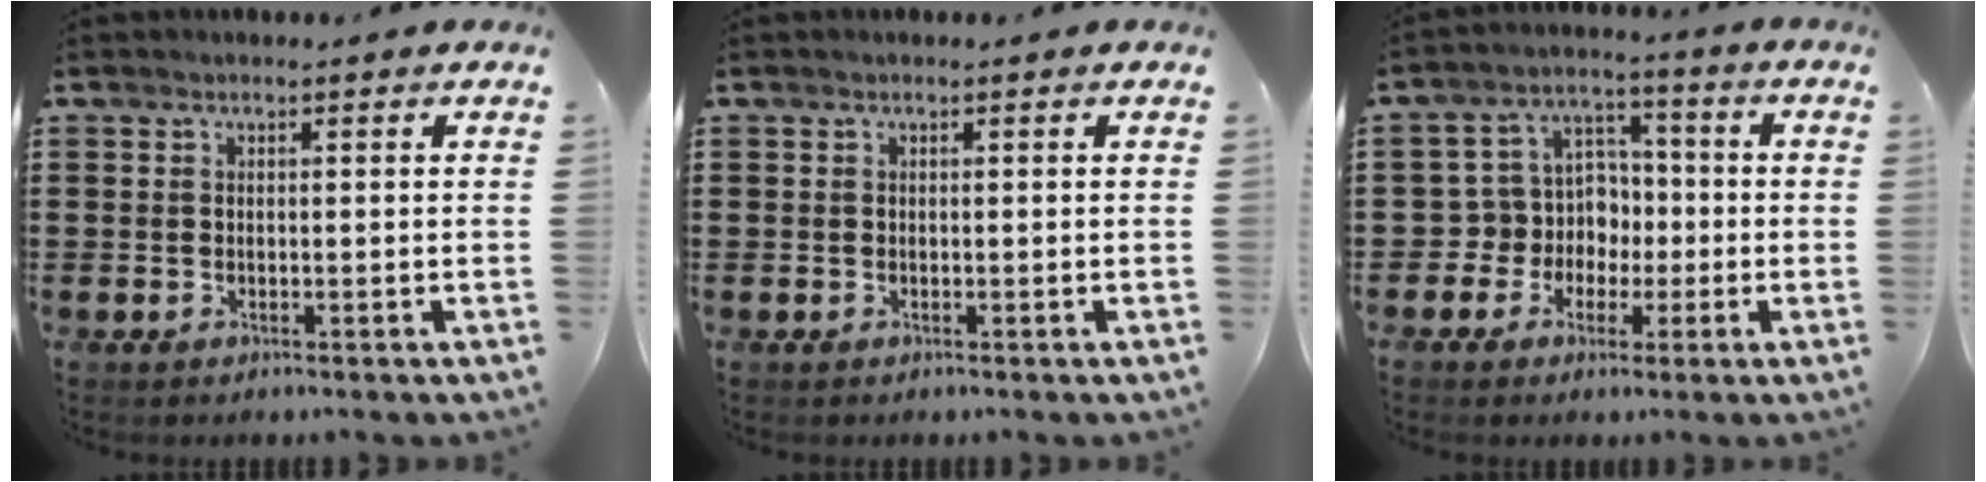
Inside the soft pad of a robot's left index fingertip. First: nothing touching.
{"total": 0.0}
{"total": 7.1, "force": [-0.7, 6.9, 1.6], "torque": [-0.078, -0.001, -0.016]}